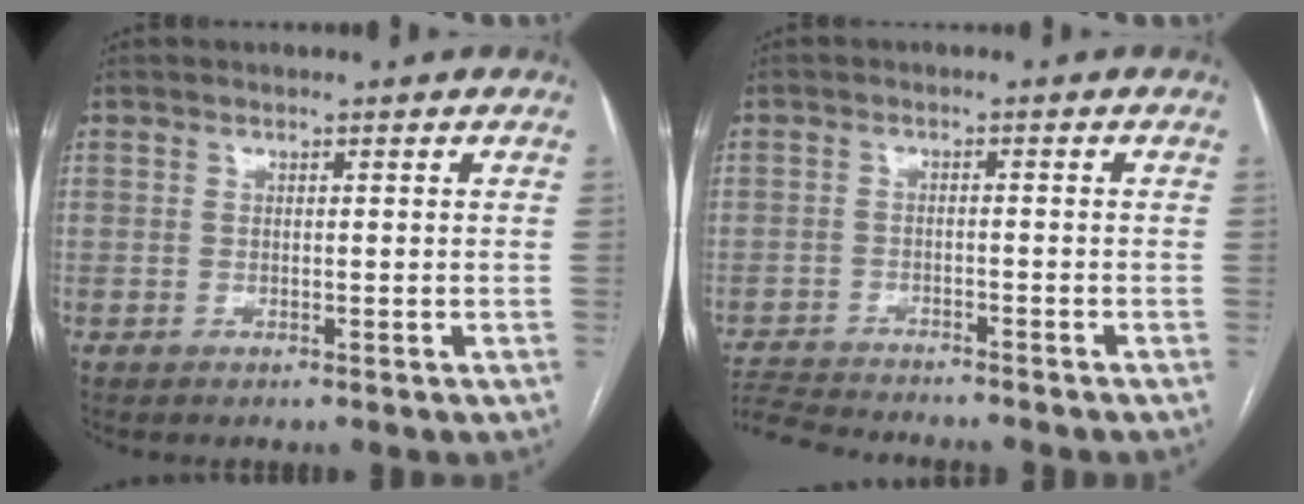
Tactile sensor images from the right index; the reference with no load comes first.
{"total": 8.9, "force": [-8.5, 0.8, 2.6], "torque": [-0.043, -0.005, -0.136]}